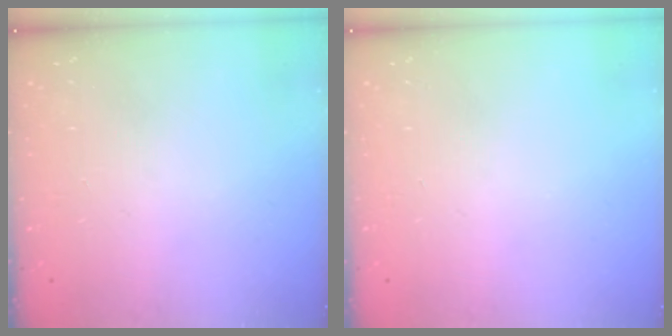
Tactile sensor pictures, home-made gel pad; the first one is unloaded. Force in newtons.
{"total": 0.6, "press": 0.0, "slide": 0.6}